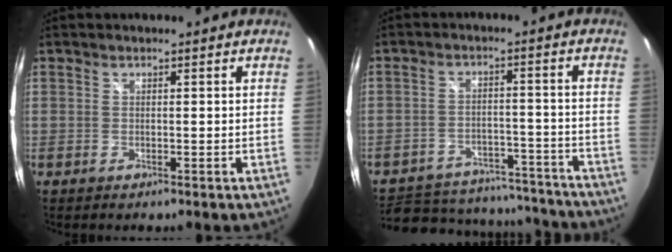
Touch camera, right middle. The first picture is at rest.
{"total": 23.1, "force": [-18.5, 10.5, 9.1], "torque": [-0.202, 0.012, -0.222]}